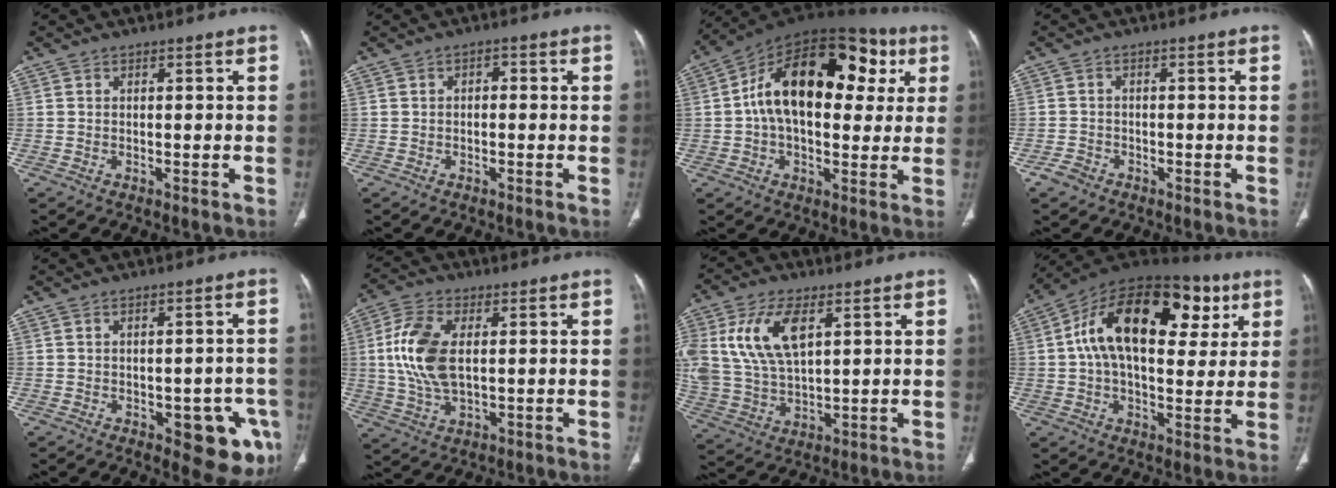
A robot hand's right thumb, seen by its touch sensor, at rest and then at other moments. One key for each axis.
{"total": 1.5, "fx": 0.0, "fy": 1.0, "fz": 1.1, "tx": -0.009, "ty": 0.008, "tz": -0.007}
{"total": 24.1, "fx": 5.1, "fy": 13.9, "fz": 18.9, "tx": -0.269, "ty": 0.035, "tz": 0.068}
{"total": 2.2, "fx": -1.6, "fy": 1.4, "fz": 0.5, "tx": -0.012, "ty": 0.008, "tz": -0.030}
{"total": 10.4, "fx": -4.1, "fy": 4.7, "fz": 8.3, "tx": -0.066, "ty": 0.007, "tz": -0.042}
{"total": 11.9, "fx": 1.5, "fy": 6.3, "fz": 9.9, "tx": -0.218, "ty": 0.001, "tz": 0.031}
{"total": 15.0, "fx": 5.2, "fy": 7.9, "fz": 11.6, "tx": -0.241, "ty": -0.005, "tz": 0.109}
{"total": 24.9, "fx": 7.5, "fy": 13.8, "fz": 19.3, "tx": -0.290, "ty": 0.028, "tz": 0.107}